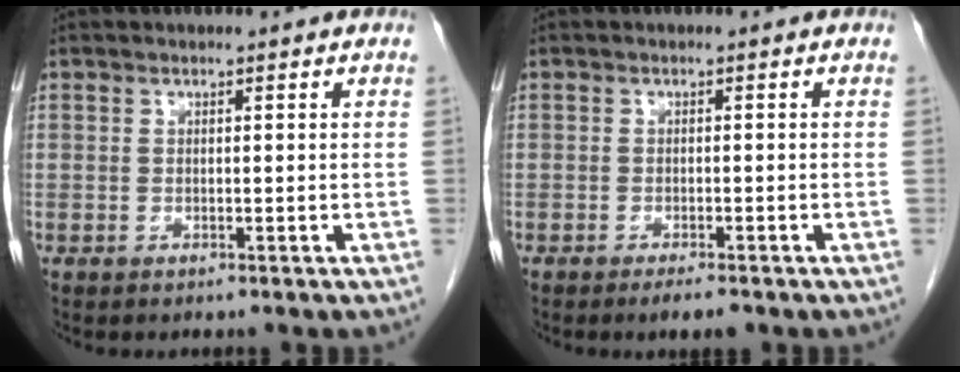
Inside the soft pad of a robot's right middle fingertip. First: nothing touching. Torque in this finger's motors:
{"motor_torque": [0.52, -0.59, 0.00, 0.04]}